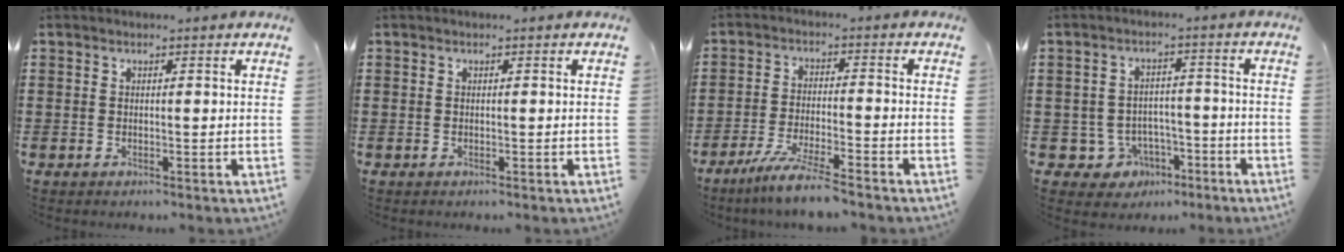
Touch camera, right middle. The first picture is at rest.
{"total": 0.0}
{"total": 6.1, "force": [-5.2, -0.2, 3.3], "torque": [-0.070, -0.016, -0.098]}
{"total": 4.4, "force": [-2.8, 3.2, 1.1], "torque": [-0.036, 0.008, -0.058]}